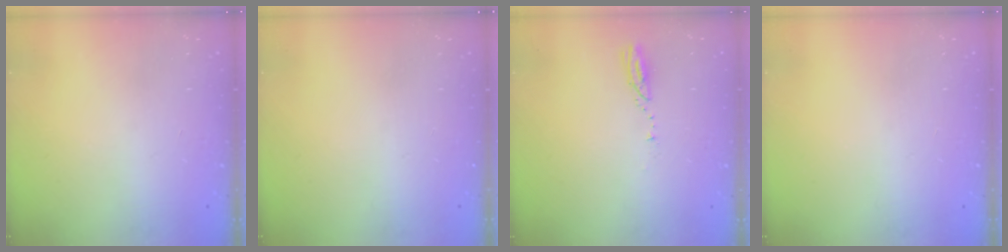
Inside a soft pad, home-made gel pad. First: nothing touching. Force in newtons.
{"total": 0.0}
{"total": 3.1, "press": 3.1, "slide": 0.2}
{"total": 0.0}